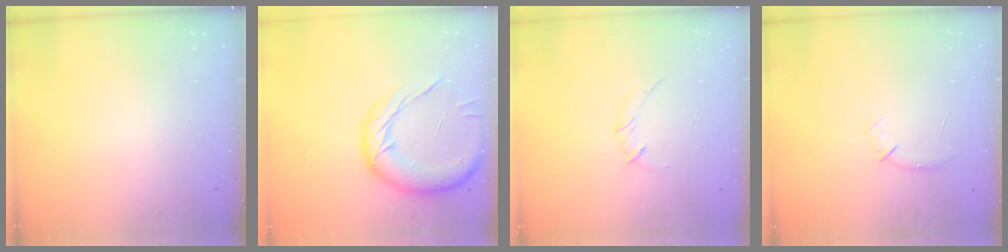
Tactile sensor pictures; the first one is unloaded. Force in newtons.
{"total": 15.2, "press": 15.1, "slide": 1.7}
{"total": 3.0, "press": 2.9, "slide": 0.8}
{"total": 4.3, "press": 4.1, "slide": 1.1}